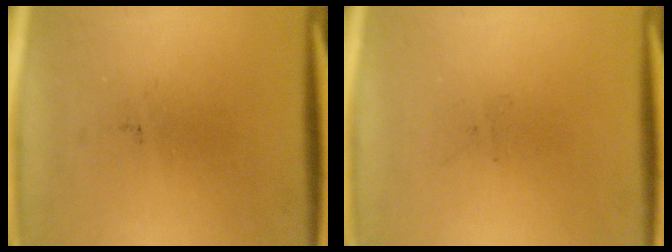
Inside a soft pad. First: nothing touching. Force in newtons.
{"total": 0.0}